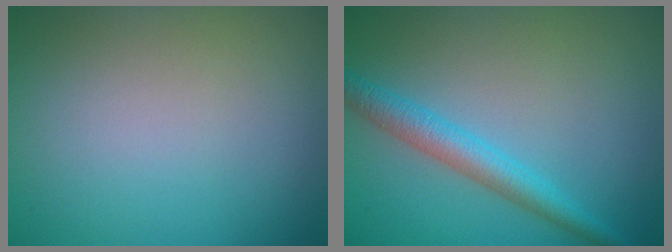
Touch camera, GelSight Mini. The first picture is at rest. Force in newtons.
{"total": 3.2, "press": 3.2, "slide": 0.1}